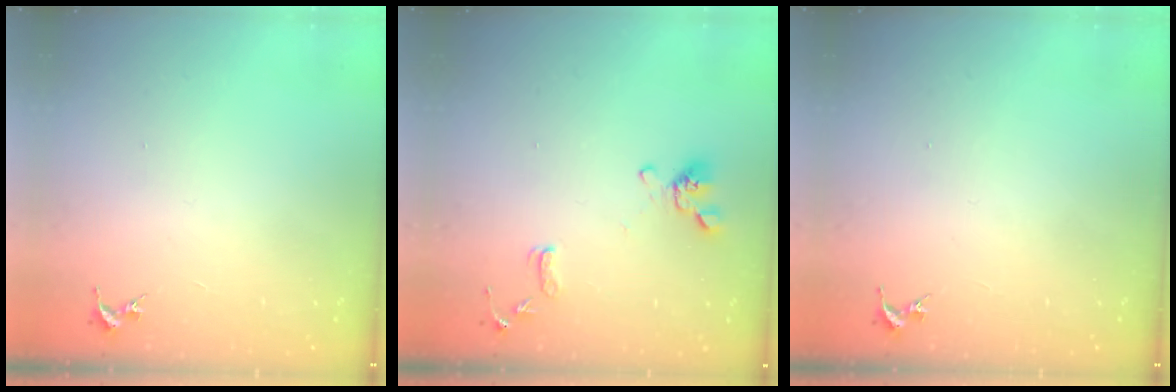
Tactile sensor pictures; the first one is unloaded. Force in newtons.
{"total": 11.5, "press": 11.3, "slide": 1.8}
{"total": 0.0}